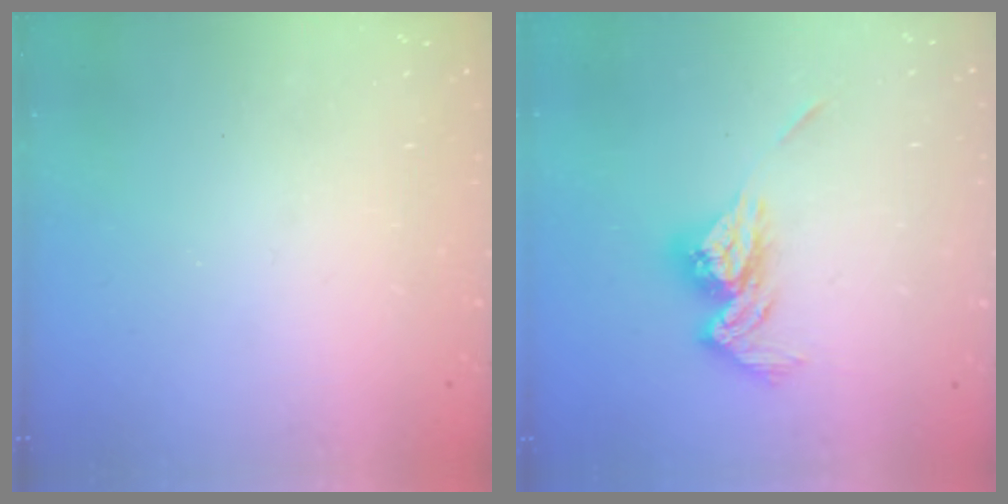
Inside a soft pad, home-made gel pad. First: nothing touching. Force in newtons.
{"total": 11.4, "press": 11.4, "slide": 0.6}